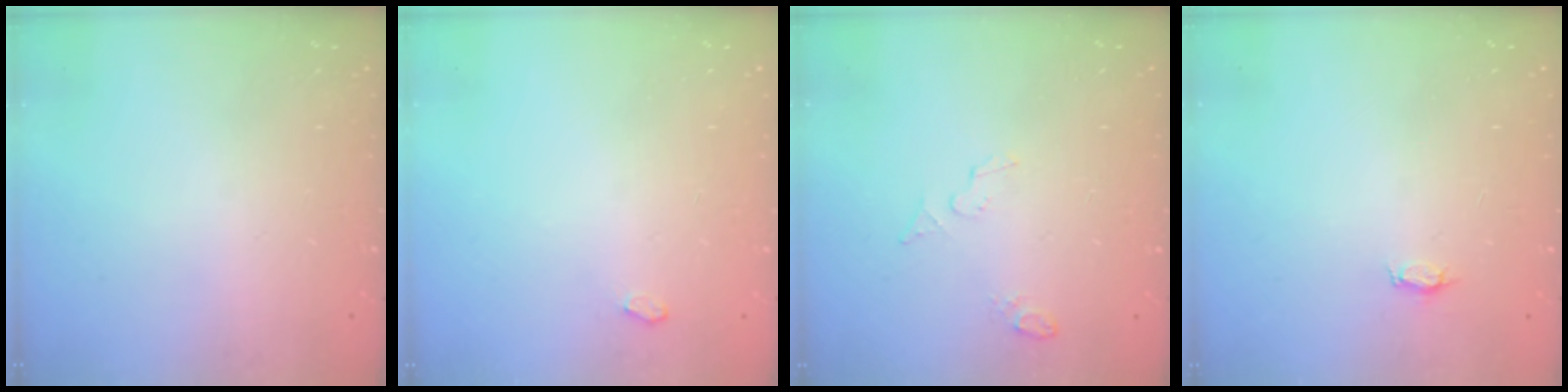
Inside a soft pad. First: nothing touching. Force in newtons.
{"total": 3.5, "press": 2.9, "slide": 1.9}
{"total": 4.7, "press": 4.6, "slide": 1.2}
{"total": 2.8, "press": 2.8, "slide": 0.3}